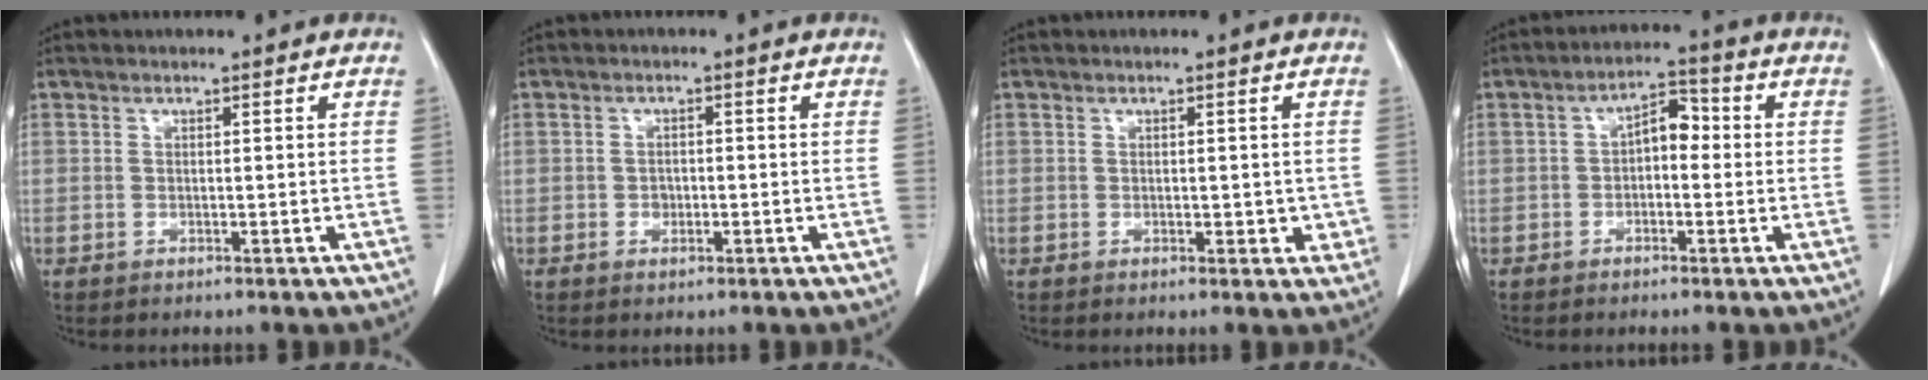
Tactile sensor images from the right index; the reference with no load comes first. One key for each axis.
{"total": 1.4, "fx": -0.5, "fy": 1.1, "fz": 0.8, "tx": -0.014, "ty": 0.002, "tz": -0.004}
{"total": 2.5, "fx": -0.1, "fy": 1.5, "fz": 1.9, "tx": -0.018, "ty": -0.002, "tz": 0.002}
{"total": 3.7, "fx": -0.2, "fy": 1.7, "fz": 3.2, "tx": -0.050, "ty": 0.019, "tz": -0.007}